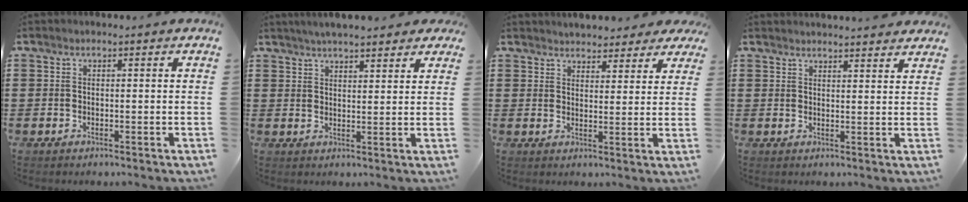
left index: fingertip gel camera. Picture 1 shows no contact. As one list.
[{"total": 3.9, "force": [3.6, 0.3, 1.5], "torque": [-0.040, -0.003, 0.066]}, {"total": 3.7, "force": [3.6, 0.8, 0.1], "torque": [-0.007, -0.012, 0.066]}, {"total": 2.4, "force": [2.4, -0.2, 0.2], "torque": [-0.011, -0.007, 0.046]}]